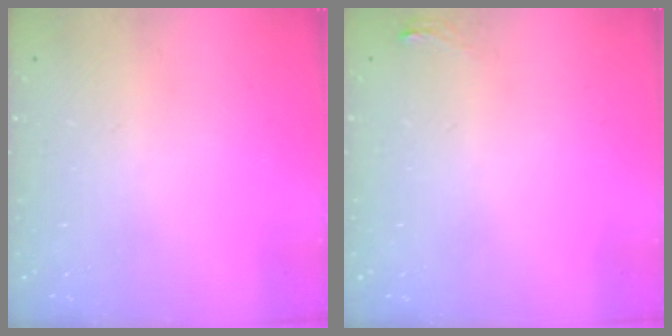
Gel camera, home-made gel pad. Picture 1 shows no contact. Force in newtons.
{"total": 3.4, "press": 3.2, "slide": 1.1}